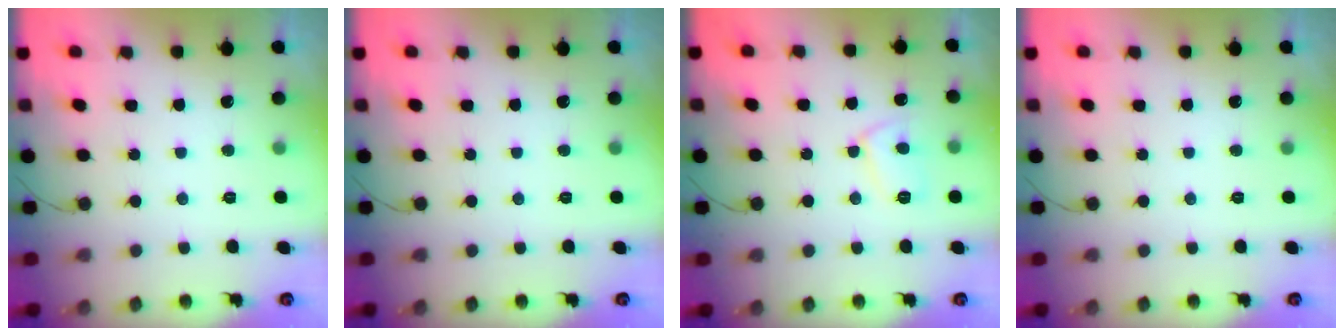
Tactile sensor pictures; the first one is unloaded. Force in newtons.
{"total": 0.0}
{"total": 6.8, "press": 6.8, "slide": 0.6}
{"total": 0.0}